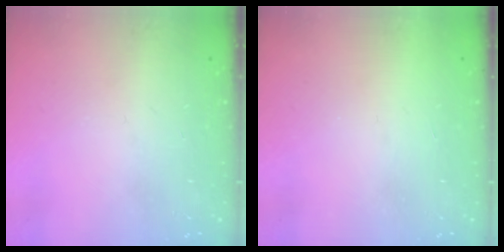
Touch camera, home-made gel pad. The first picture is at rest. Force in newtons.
{"total": 1.6, "press": 1.6, "slide": 0.1}